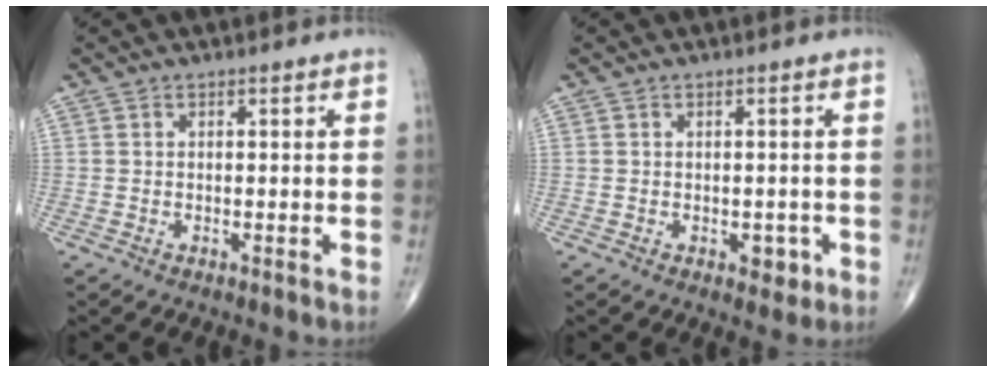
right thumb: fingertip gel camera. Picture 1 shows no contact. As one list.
[{"total": 2.4, "force": [-0.8, 1.6, 1.6], "torque": [-0.005, 0.002, -0.007]}]